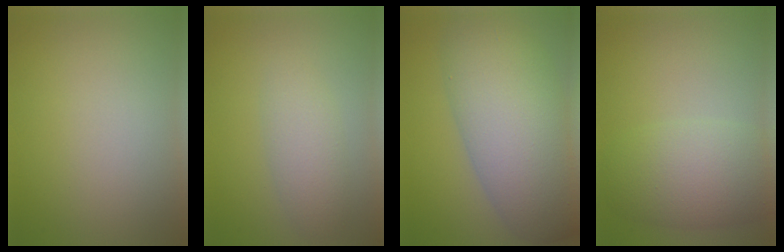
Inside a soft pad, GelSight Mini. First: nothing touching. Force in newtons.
{"total": 2.6, "press": 2.6, "slide": 0.1}
{"total": 10.9, "press": 10.9, "slide": 0.5}
{"total": 5.9, "press": 5.9, "slide": 0.0}